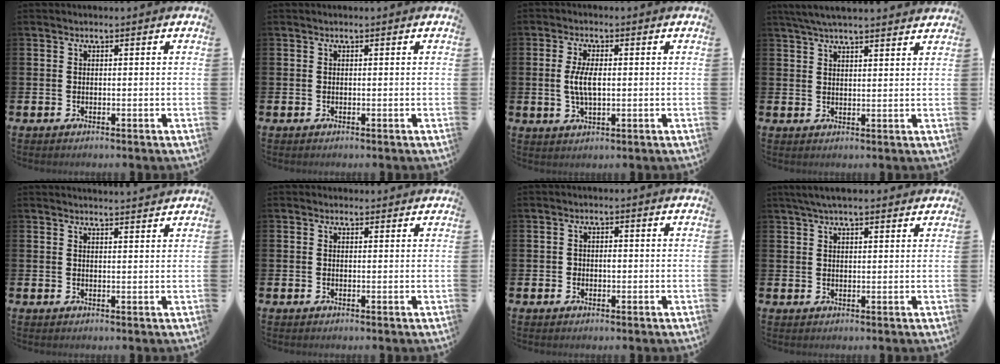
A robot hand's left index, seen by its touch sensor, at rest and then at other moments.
{"total": 0.0}
{"total": 4.7, "force": [0.4, 2.0, 4.2], "torque": [-0.086, 0.004, 0.001]}
{"total": 4.8, "force": [4.6, 0.4, 1.6], "torque": [-0.045, -0.009, 0.086]}
{"total": 2.2, "force": [2.2, -0.2, -0.1], "torque": [0.014, -0.018, 0.037]}
{"total": 0.8, "force": [0.6, 0.4, 0.2], "torque": [0.008, 0.000, 0.009]}
{"total": 1.2, "force": [-0.1, 1.0, 0.7], "torque": [-0.003, 0.002, -0.007]}
{"total": 3.7, "force": [3.1, 0.8, 1.9], "torque": [-0.039, 0.000, 0.056]}